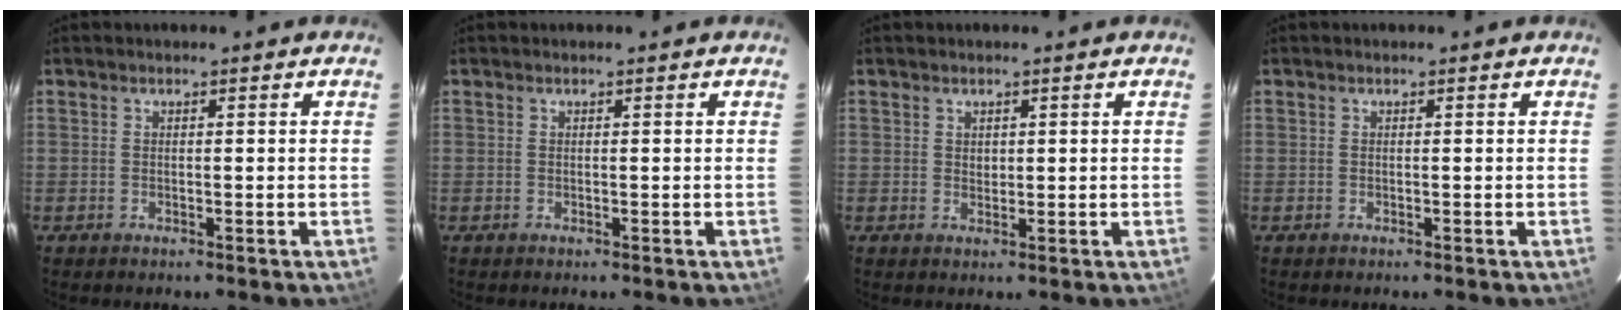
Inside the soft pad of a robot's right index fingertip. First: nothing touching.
{"total": 0.0}
{"total": 1.2, "force": [0.6, 1.0, 0.3], "torque": [-0.002, 0.003, 0.010]}
{"total": 0.0}